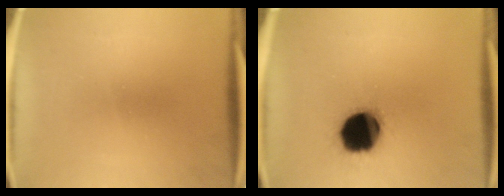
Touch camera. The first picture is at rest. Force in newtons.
{"total": 17.9}